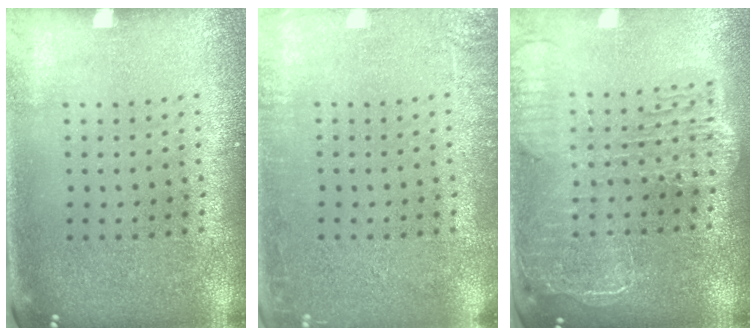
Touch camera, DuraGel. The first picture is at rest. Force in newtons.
{"total": 2.4, "press": 2.3, "slide": 0.3}
{"total": 2.3, "press": 2.0, "slide": 1.1}